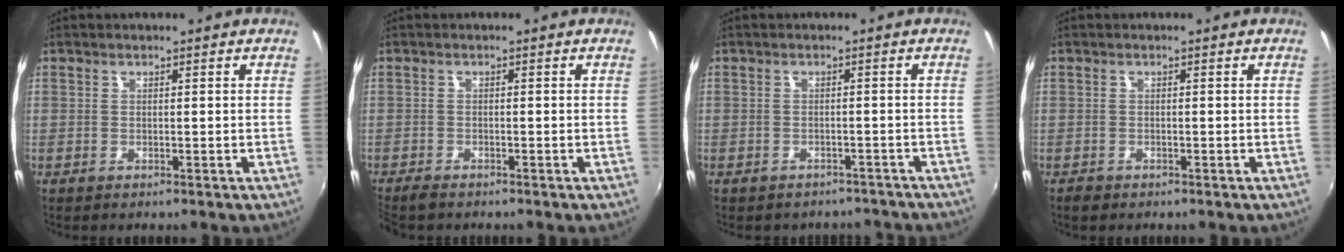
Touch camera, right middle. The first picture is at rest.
{"total": 3.1, "force": [-2.8, 0.6, 1.2], "torque": [-0.031, -0.018, -0.054]}
{"total": 6.4, "force": [-5.4, 3.3, 1.1], "torque": [-0.022, 0.008, -0.060]}
{"total": 1.5, "force": [-1.2, 0.8, 0.4], "torque": [-0.013, -0.004, -0.020]}